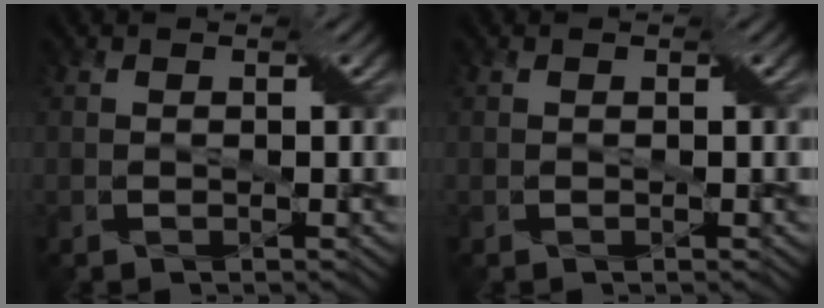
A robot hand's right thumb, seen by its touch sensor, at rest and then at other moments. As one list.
[{"total": 0.0}]